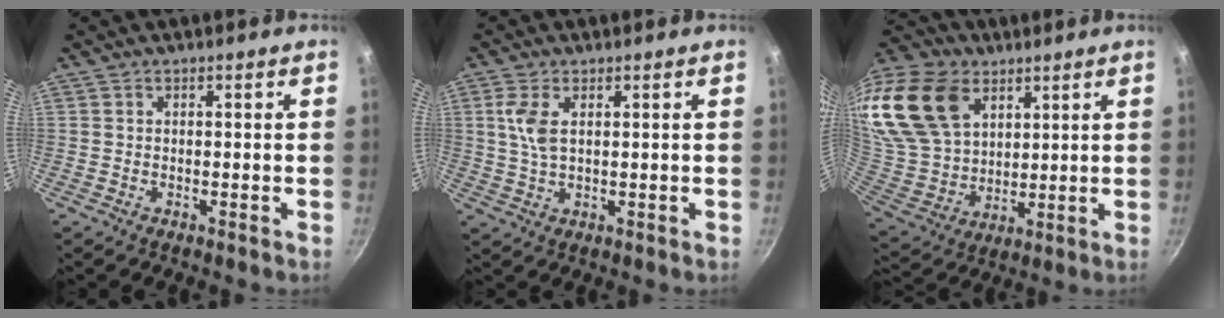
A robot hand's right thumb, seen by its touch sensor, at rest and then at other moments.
{"total": 4.9, "force": [1.4, 2.3, 4.1], "torque": [-0.088, -0.002, 0.030]}
{"total": 23.6, "force": [10.9, 15.7, 13.8], "torque": [-0.295, -0.009, 0.218]}